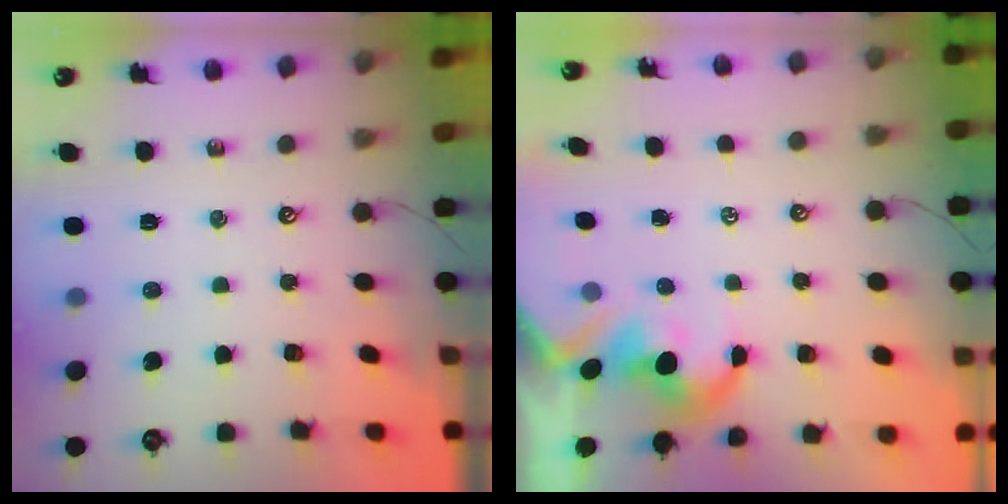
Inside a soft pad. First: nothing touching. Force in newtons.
{"total": 2.4, "press": 2.1, "slide": 1.1}